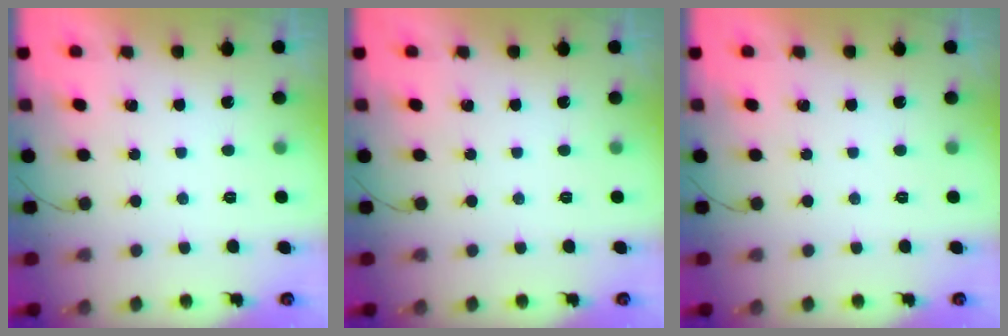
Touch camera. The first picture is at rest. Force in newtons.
{"total": 0.0}
{"total": 0.0}